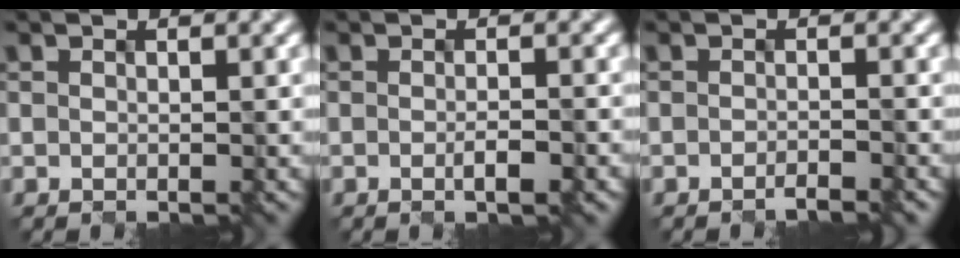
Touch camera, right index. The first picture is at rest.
{"total": 1.7, "force": [-0.8, 0.3, 1.5], "torque": [-0.023, -0.002, -0.011]}
{"total": 1.2, "force": [-1.2, 0.1, 0.5], "torque": [-0.003, -0.001, -0.025]}